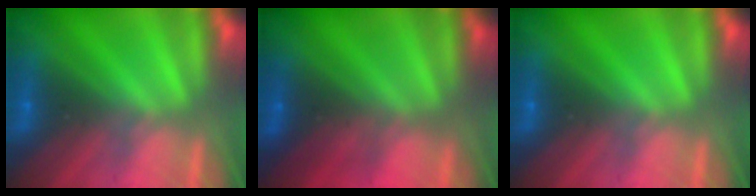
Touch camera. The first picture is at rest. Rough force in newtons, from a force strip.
{"total": 2.2}
{"total": 0.0}